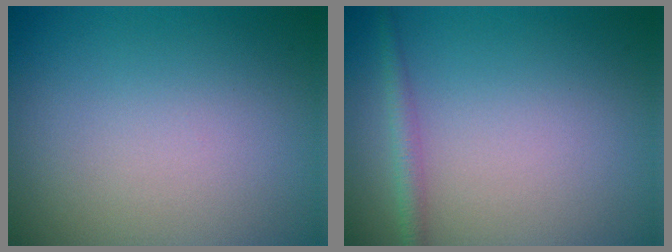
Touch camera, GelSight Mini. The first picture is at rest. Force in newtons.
{"total": 1.6, "press": 1.6, "slide": 0.0}